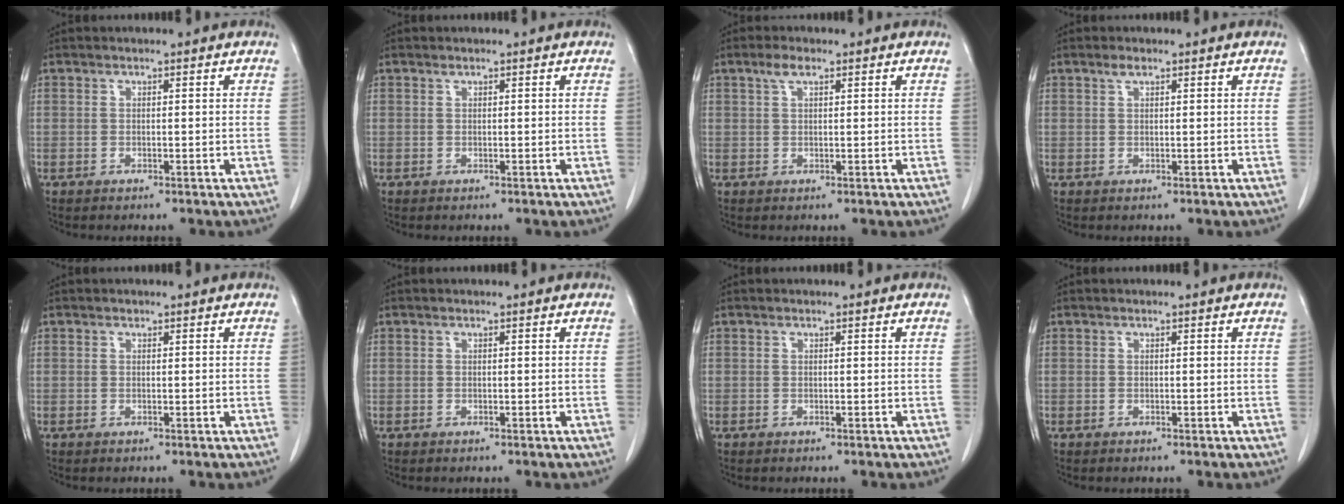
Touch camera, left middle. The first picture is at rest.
{"total": 0.0}
{"total": 2.2, "force": [1.3, 0.6, 1.6], "torque": [-0.038, 0.008, 0.028]}
{"total": 1.2, "force": [0.8, 0.3, 0.7], "torque": [-0.017, 0.002, 0.017]}
{"total": 0.0}
{"total": 0.0}
{"total": 0.0}
{"total": 0.0}